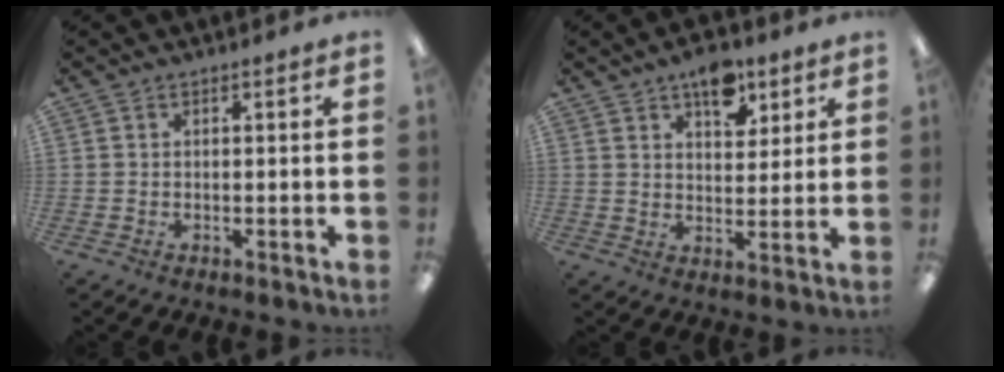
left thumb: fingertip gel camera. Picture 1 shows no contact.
{"total": 9.3, "force": [5.9, 5.1, 5.1], "torque": [-0.050, -0.030, 0.099]}